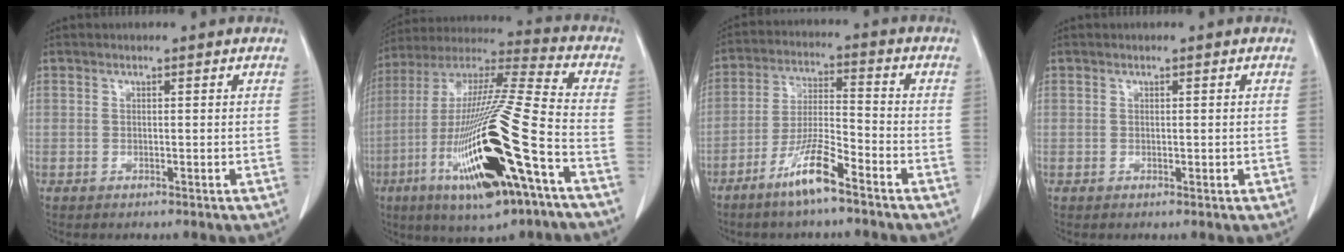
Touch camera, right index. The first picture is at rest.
{"total": 25.5, "force": [-9.3, 2.4, 23.7], "torque": [-0.474, -0.042, -0.165]}
{"total": 8.6, "force": [-5.9, 0.6, 6.3], "torque": [-0.128, -0.014, -0.115]}
{"total": 0.6, "force": [0.0, 0.3, 0.5], "torque": [-0.009, -0.002, 0.002]}